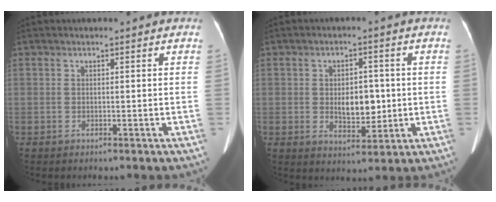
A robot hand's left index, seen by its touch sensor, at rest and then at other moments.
{"total": 5.9, "force": [-0.1, 3.3, 4.9], "torque": [-0.077, 0.001, 0.007]}